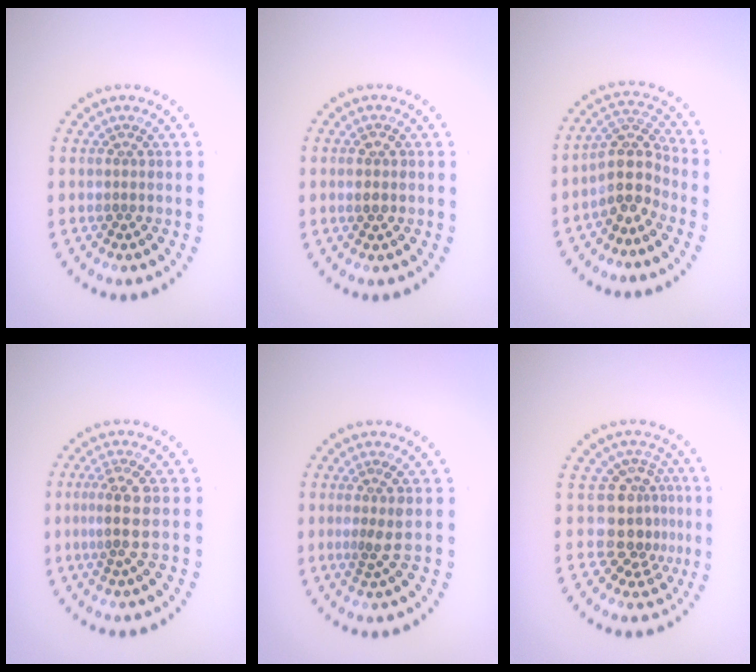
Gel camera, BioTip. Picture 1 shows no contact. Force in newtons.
{"total": 1.3, "press": 1.3, "slide": 0.3}
{"total": 3.8, "press": 3.0, "slide": 2.3}
{"total": 2.9, "press": 2.5, "slide": 1.4}
{"total": 2.0, "press": 1.4, "slide": 1.4}
{"total": 3.9, "press": 2.9, "slide": 2.6}